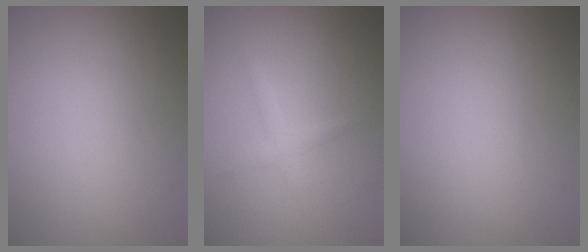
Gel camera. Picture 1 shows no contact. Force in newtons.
{"total": 1.3, "press": 1.3, "slide": 0.0}
{"total": 0.0}